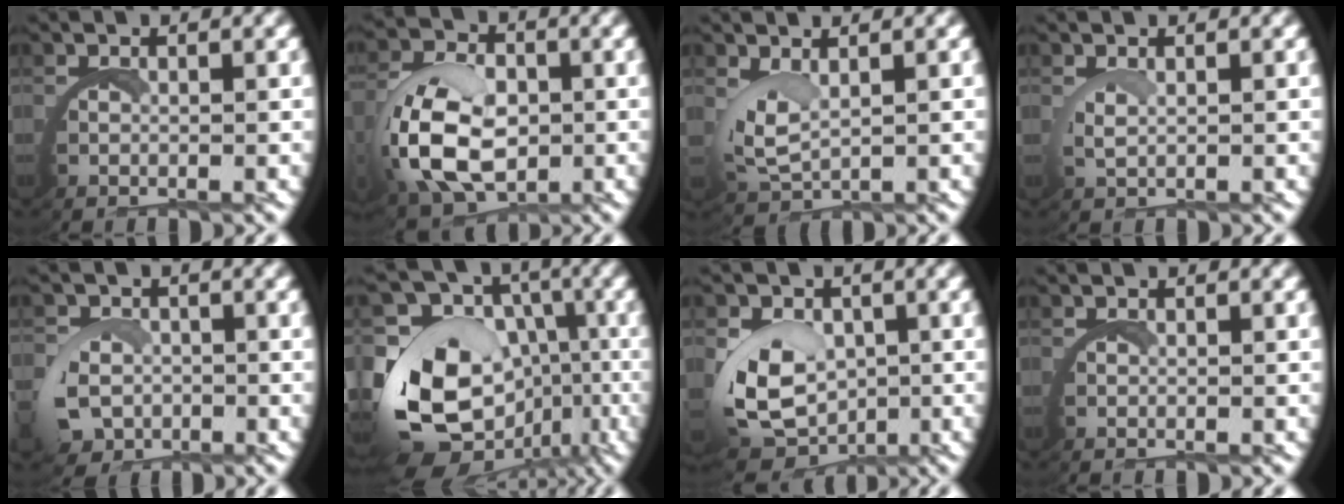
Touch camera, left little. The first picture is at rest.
{"total": 8.5, "force": [-0.2, 5.9, 6.2], "torque": [-0.156, -0.028, 0.010]}
{"total": 2.7, "force": [1.3, 1.4, 1.9], "torque": [-0.067, -0.013, 0.036]}
{"total": 1.2, "force": [1.1, -0.2, 0.5], "torque": [-0.019, -0.002, 0.024]}
{"total": 3.1, "force": [-0.8, 2.5, 1.5], "torque": [-0.038, -0.014, -0.012]}
{"total": 13.8, "force": [-3.2, 10.7, 8.2], "torque": [-0.180, -0.060, -0.037]}
{"total": 6.2, "force": [-0.4, 4.8, 3.9], "torque": [-0.112, -0.033, 0.007]}
{"total": 0.0}